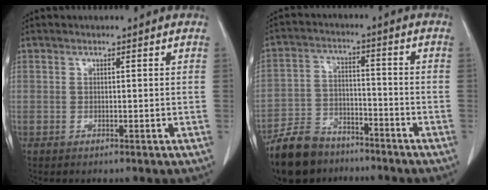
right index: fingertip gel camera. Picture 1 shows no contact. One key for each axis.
{"total": 10.6, "fx": -8.6, "fy": 5.1, "fz": 3.5, "tx": -0.080, "ty": -0.001, "tz": -0.150}